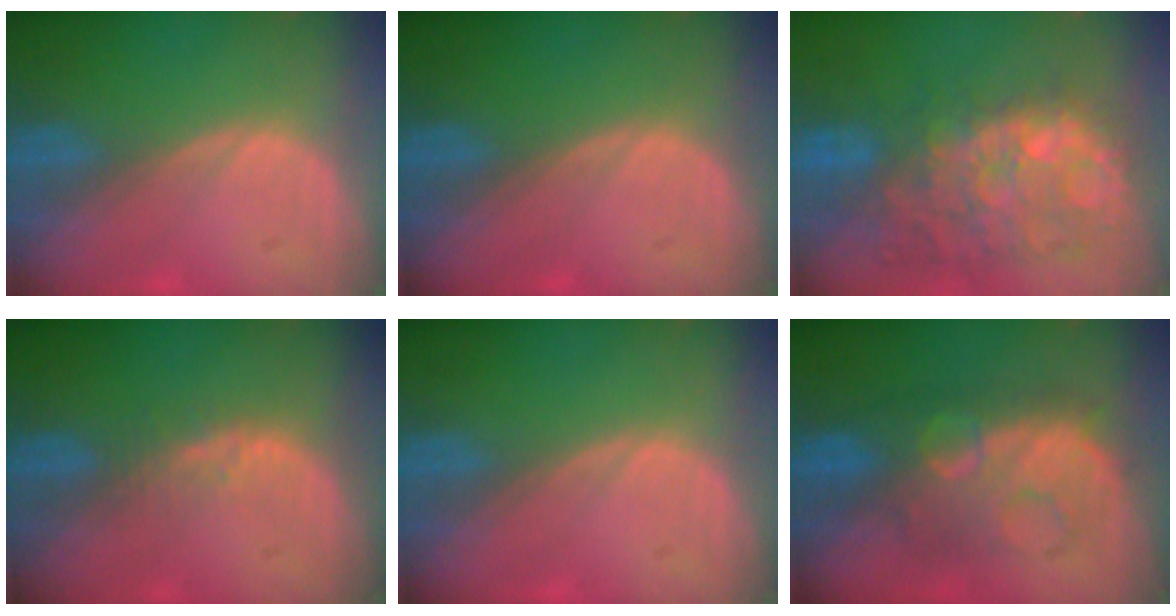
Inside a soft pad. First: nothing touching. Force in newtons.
{"total": 0.0}
{"total": 12.5, "press": 11.3, "slide": 5.4}
{"total": 2.5, "press": 2.4, "slide": 0.2}
{"total": 0.0}
{"total": 9.1, "press": 9.1, "slide": 0.4}